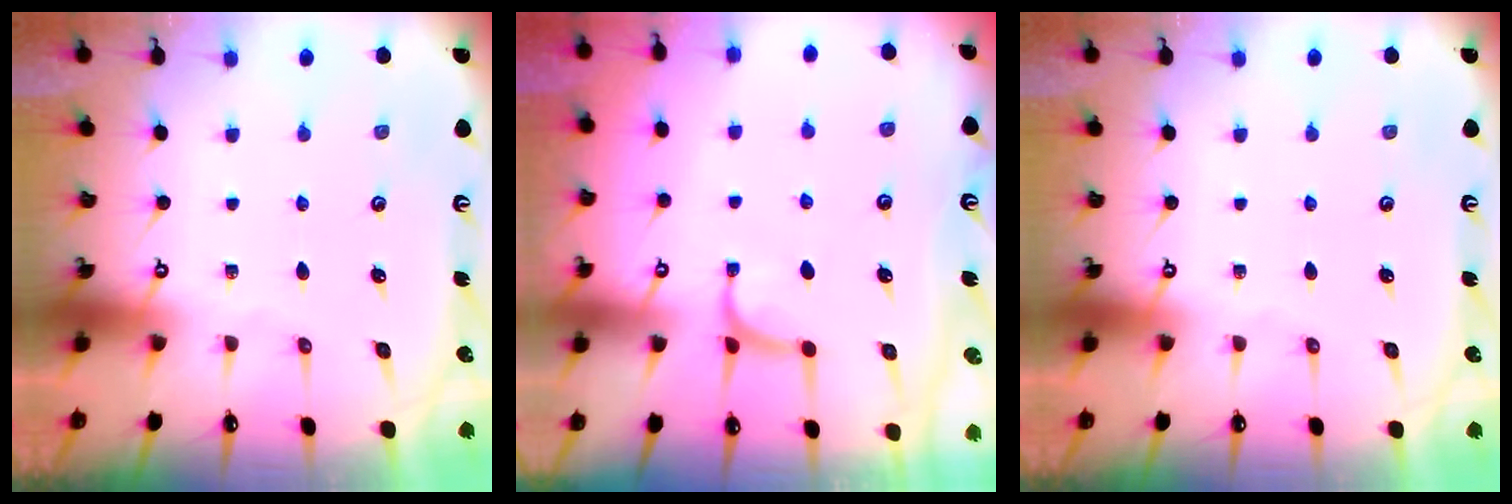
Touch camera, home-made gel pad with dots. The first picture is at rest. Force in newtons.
{"total": 2.1, "press": 2.0, "slide": 0.6}
{"total": 0.0}